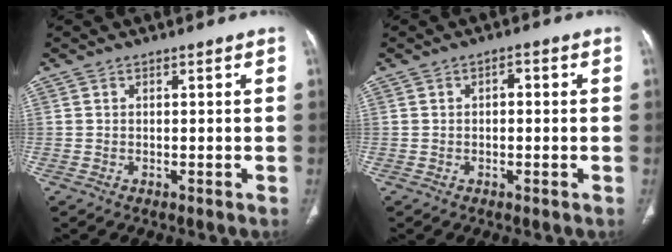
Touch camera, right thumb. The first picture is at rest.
{"total": 1.8, "force": [0.1, 1.1, 1.4], "torque": [-0.013, 0.005, -0.003]}